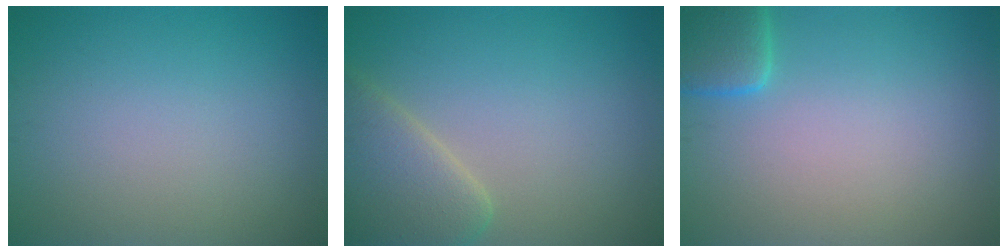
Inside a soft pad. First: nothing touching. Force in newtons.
{"total": 4.8, "press": 4.8, "slide": 0.5}
{"total": 3.3, "press": 3.3, "slide": 0.4}